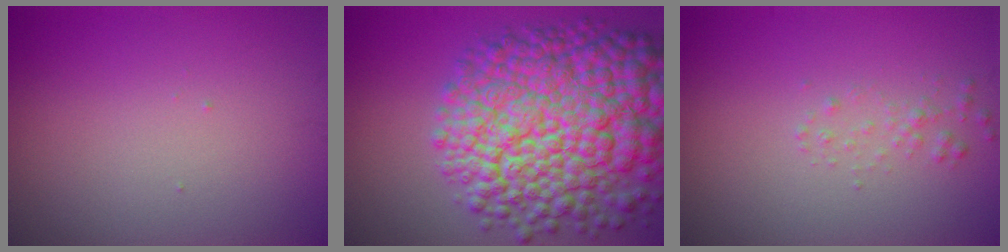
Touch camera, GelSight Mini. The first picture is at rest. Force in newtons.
{"total": 14.7, "press": 14.7, "slide": 0.5}
{"total": 1.0, "press": 1.0, "slide": 0.1}